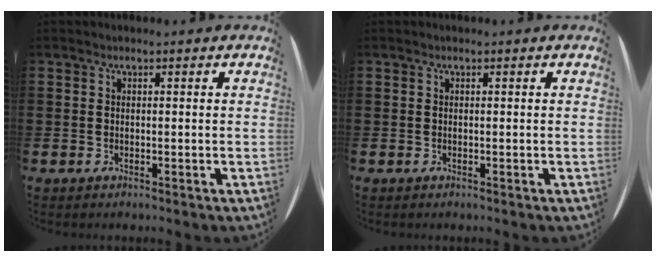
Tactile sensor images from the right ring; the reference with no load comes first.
{"total": 0.0}